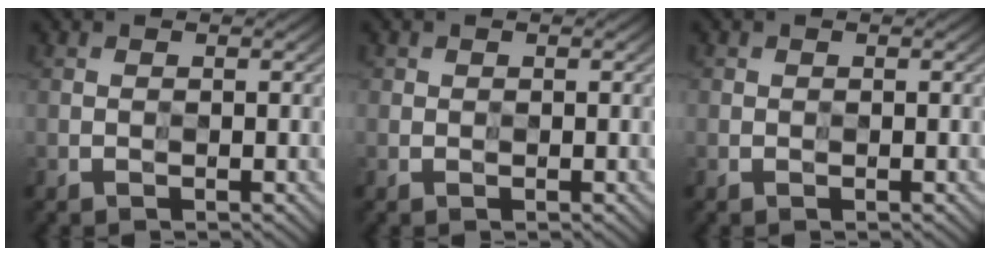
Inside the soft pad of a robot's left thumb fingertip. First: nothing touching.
{"total": 1.0, "force": [0.5, 0.9, 0.1], "torque": [-0.001, -0.001, 0.008]}
{"total": 0.7, "force": [0.2, 0.6, 0.1], "torque": [0.000, 0.000, 0.002]}